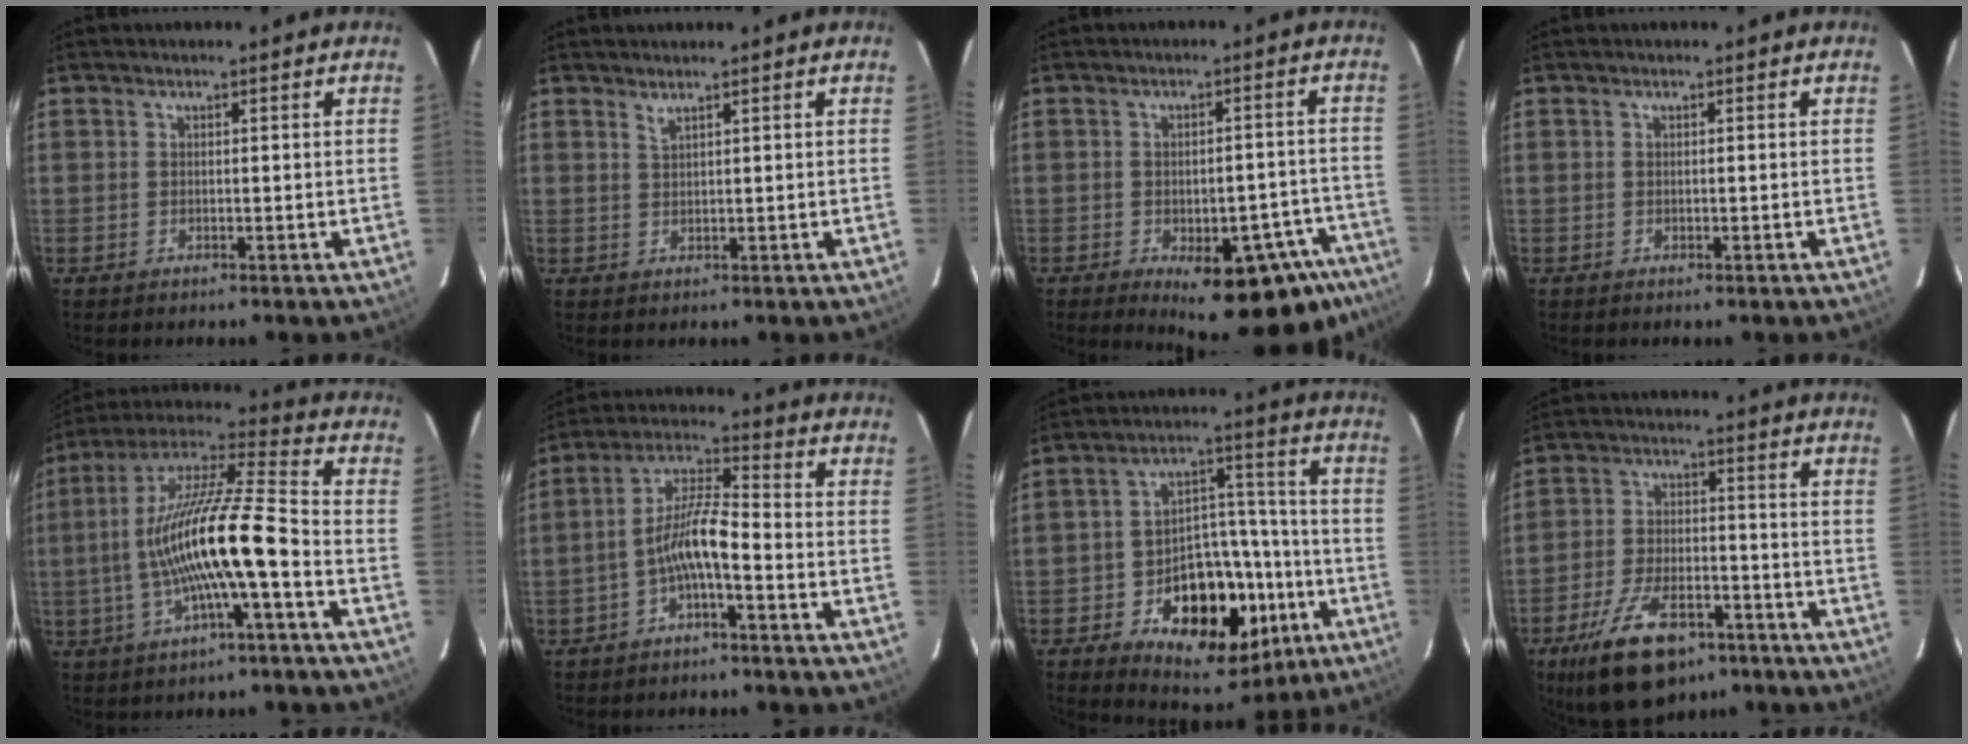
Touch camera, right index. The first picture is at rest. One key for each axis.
{"total": 1.1, "fx": 0.9, "fy": -0.4, "fz": 0.5, "tx": -0.007, "ty": -0.001, "tz": 0.016}
{"total": 17.9, "fx": -11.3, "fy": 7.7, "fz": 11.6, "tx": -0.130, "ty": 0.005, "tz": -0.124}
{"total": 0.0}
{"total": 16.8, "fx": -3.9, "fy": 1.7, "fz": 16.3, "tx": -0.304, "ty": 0.005, "tz": -0.072}
{"total": 7.6, "fx": -3.3, "fy": 1.3, "fz": 6.7, "tx": -0.145, "ty": 0.017, "tz": -0.062}
{"total": 19.5, "fx": -8.2, "fy": 12.1, "fz": 12.8, "tx": -0.229, "ty": 0.028, "tz": -0.107}
{"total": 16.0, "fx": -10.4, "fy": 7.5, "fz": 9.6, "tx": -0.202, "ty": -0.012, "tz": -0.170}